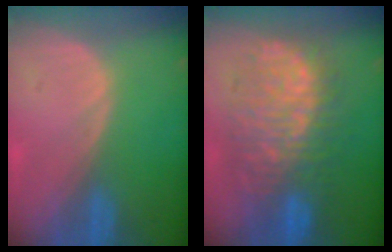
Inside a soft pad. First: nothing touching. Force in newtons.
{"total": 12.3, "press": 12.2, "slide": 1.5}